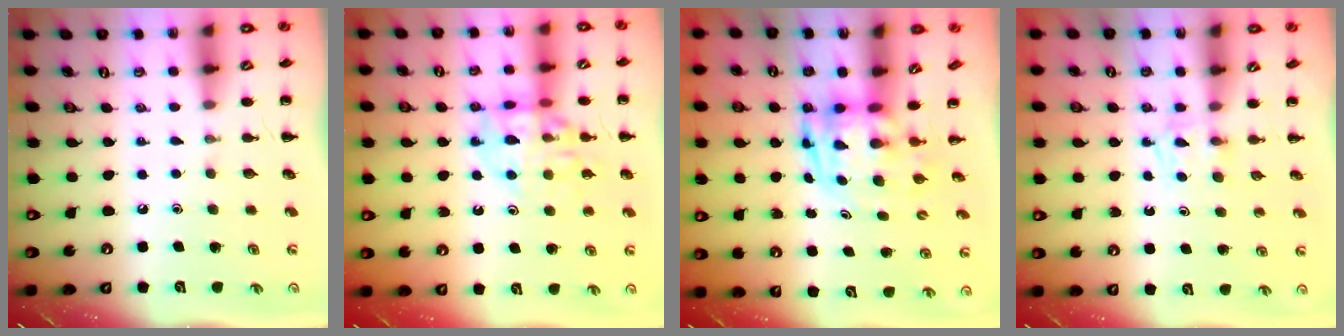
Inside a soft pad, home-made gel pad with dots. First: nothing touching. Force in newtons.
{"total": 13.0, "press": 12.9, "slide": 1.9}
{"total": 3.3, "press": 3.3, "slide": 0.7}
{"total": 2.4, "press": 2.1, "slide": 1.1}